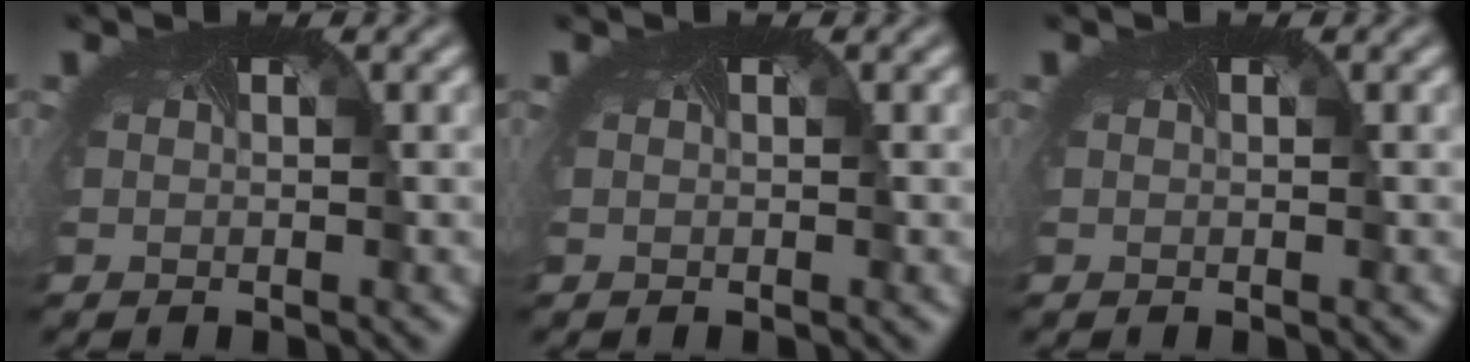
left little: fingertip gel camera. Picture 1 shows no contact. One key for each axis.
{"total": 0.0}
{"total": 0.0}